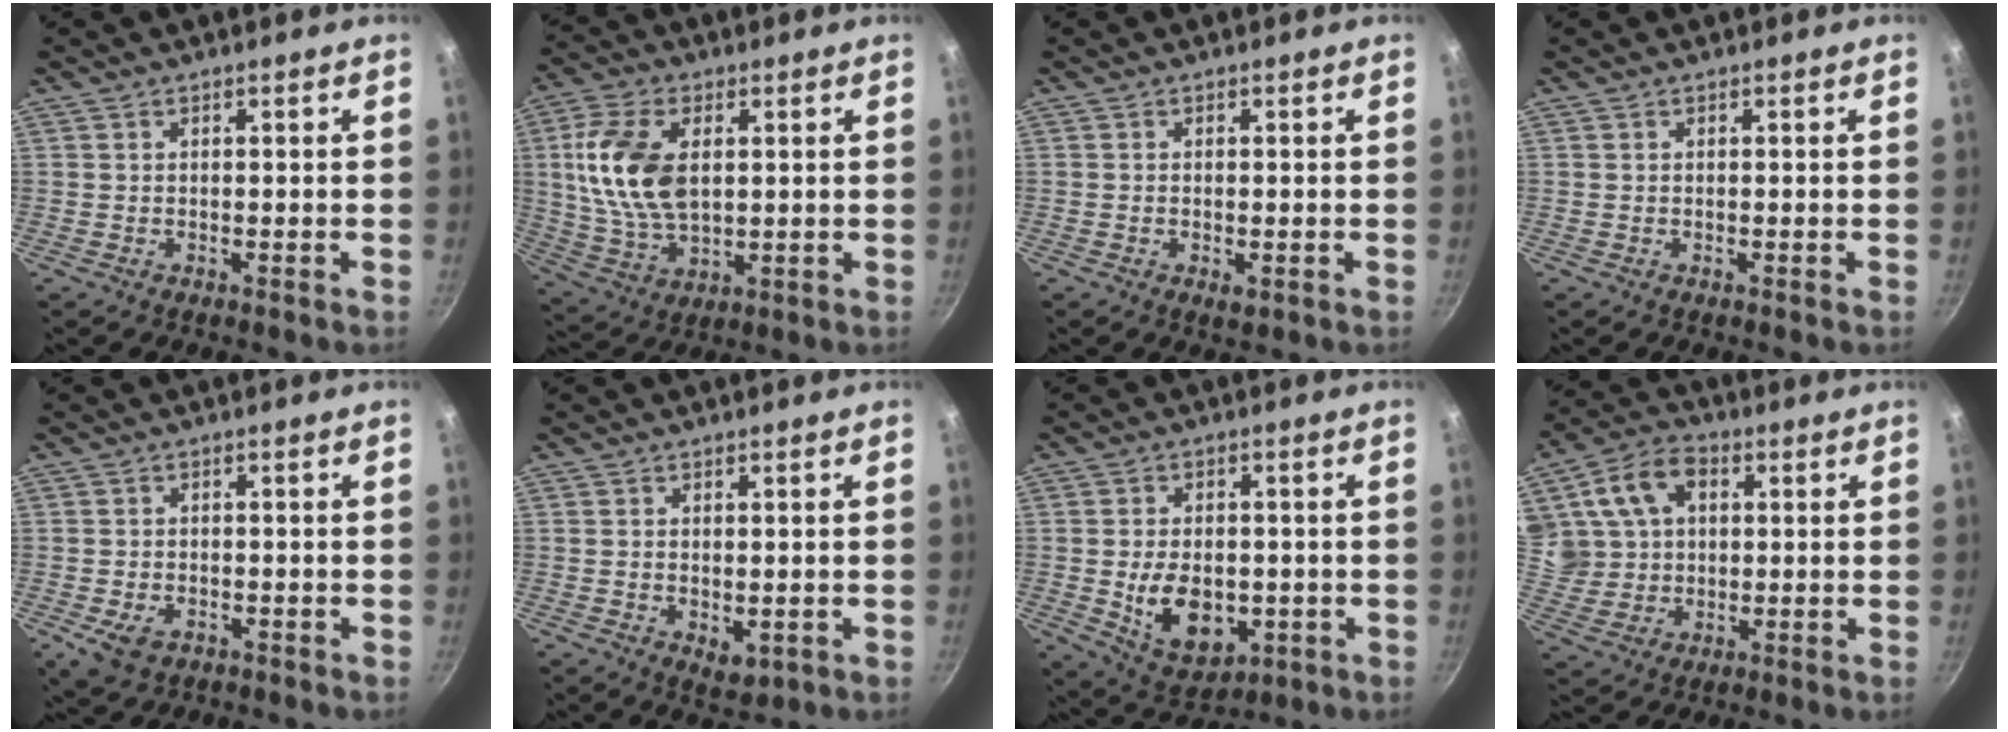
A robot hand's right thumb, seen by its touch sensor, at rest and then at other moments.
{"total": 14.9, "force": [2.6, 8.9, 11.7], "torque": [-0.216, -0.007, 0.053]}
{"total": 1.7, "force": [-0.4, 0.9, 1.4], "torque": [-0.023, -0.004, -0.006]}
{"total": 0.0}
{"total": 5.0, "force": [-1.9, 3.3, 3.2], "torque": [-0.057, 0.001, -0.028]}
{"total": 3.9, "force": [-0.5, 2.4, 3.0], "torque": [-0.043, -0.013, -0.003]}
{"total": 11.6, "force": [-1.8, 7.7, 8.4], "torque": [-0.115, -0.005, -0.009]}
{"total": 14.0, "force": [4.1, 10.8, 7.9], "torque": [-0.134, 0.008, 0.074]}